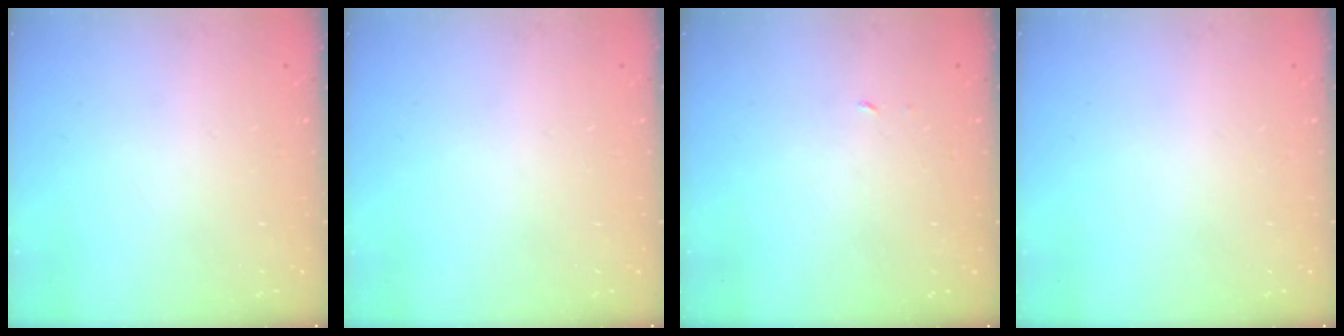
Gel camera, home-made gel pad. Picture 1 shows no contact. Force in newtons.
{"total": 0.0}
{"total": 1.8, "press": 1.8, "slide": 0.1}
{"total": 0.0}